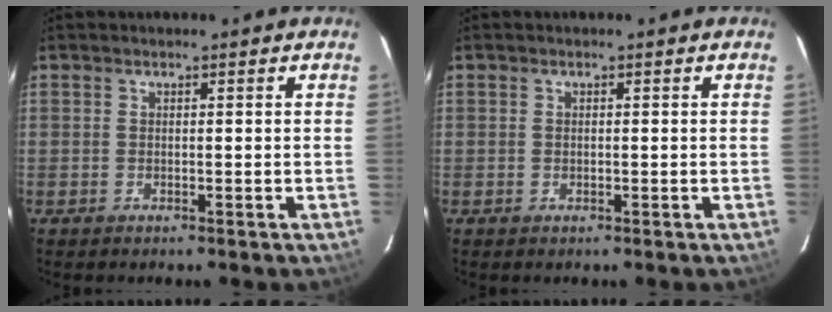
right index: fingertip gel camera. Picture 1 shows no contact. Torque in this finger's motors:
{"motor_torque": [-0.10, 0.04, -0.06, -0.01]}